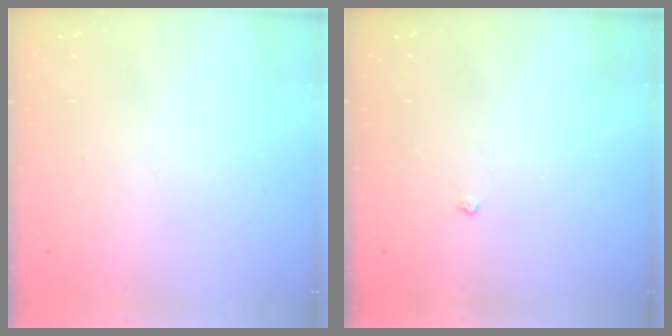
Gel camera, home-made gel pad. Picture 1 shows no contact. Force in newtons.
{"total": 3.2, "press": 3.2, "slide": 0.5}